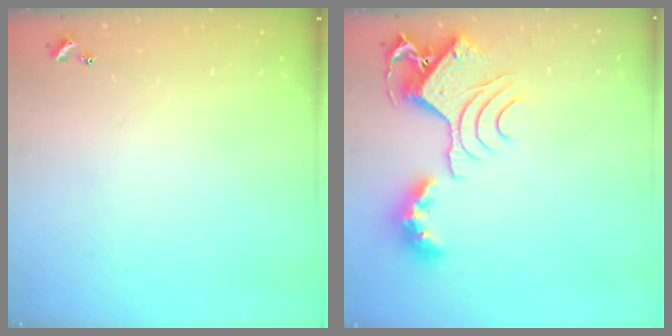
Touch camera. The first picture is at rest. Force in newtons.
{"total": 11.3, "press": 11.2, "slide": 1.3}